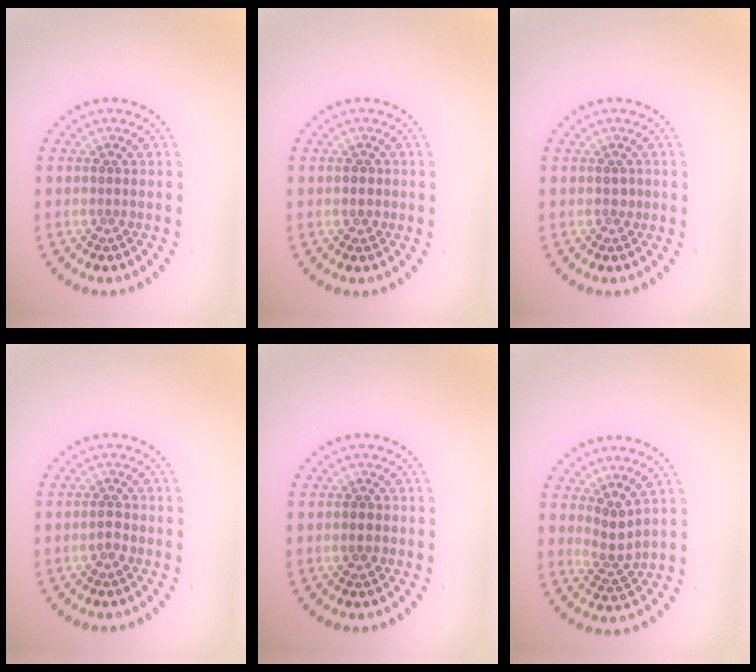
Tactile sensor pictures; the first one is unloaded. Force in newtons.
{"total": 1.1, "press": 1.0, "slide": 0.5}
{"total": 0.5, "press": 0.4, "slide": 0.3}
{"total": 1.0, "press": 0.9, "slide": 0.5}
{"total": 1.1, "press": 1.1, "slide": 0.2}
{"total": 2.1, "press": 1.5, "slide": 1.5}